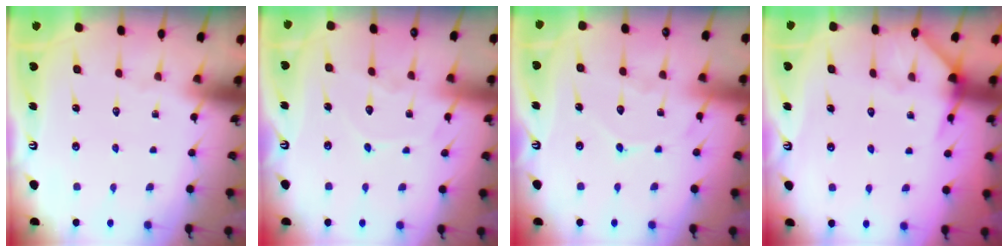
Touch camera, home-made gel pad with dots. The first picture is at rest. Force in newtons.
{"total": 7.4, "press": 7.4, "slide": 0.7}
{"total": 8.1, "press": 8.0, "slide": 0.8}
{"total": 6.2, "press": 6.2, "slide": 0.5}